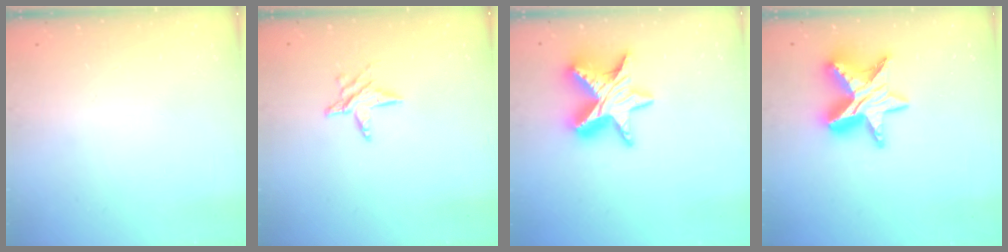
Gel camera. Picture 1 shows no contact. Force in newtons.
{"total": 6.1, "press": 6.0, "slide": 0.7}
{"total": 13.9, "press": 13.9, "slide": 0.9}
{"total": 14.7, "press": 14.6, "slide": 0.9}